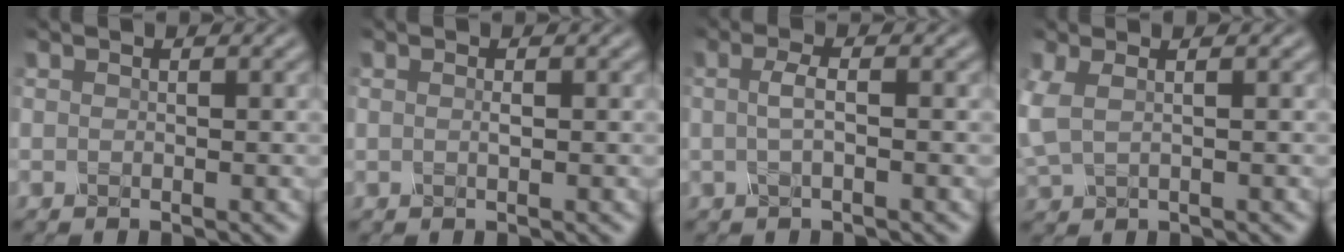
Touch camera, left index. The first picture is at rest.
{"total": 0.6, "force": [0.1, 0.2, 0.6], "torque": [-0.013, 0.002, 0.002]}
{"total": 1.9, "force": [0.1, 0.5, 1.8], "torque": [-0.038, 0.004, -0.001]}
{"total": 2.1, "force": [0.6, 1.0, 1.8], "torque": [-0.052, 0.005, 0.013]}